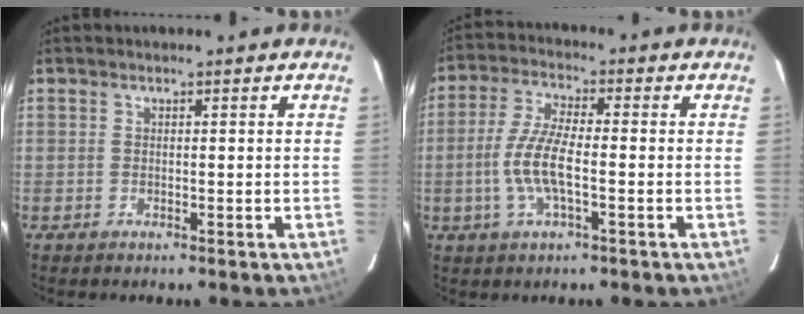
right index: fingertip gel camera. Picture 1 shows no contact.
{"total": 8.5, "force": [-1.9, 2.2, 8.0], "torque": [-0.167, 0.000, -0.040]}